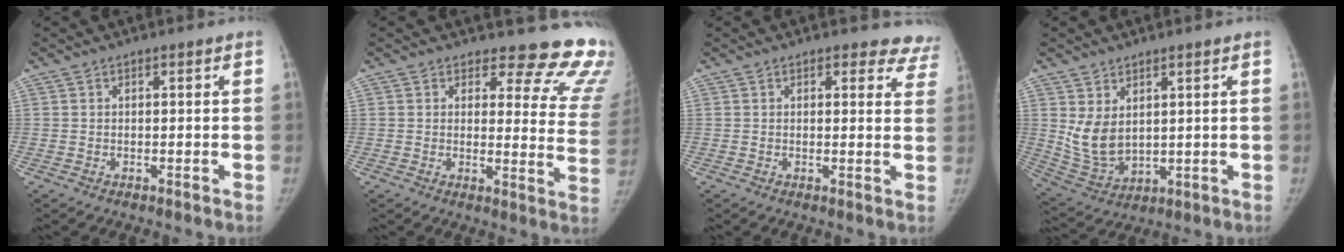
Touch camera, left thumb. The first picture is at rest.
{"total": 16.4, "force": [14.9, 5.4, 4.0], "torque": [0.010, -0.142, 0.138]}
{"total": 7.3, "force": [6.5, 3.2, 0.5], "torque": [0.059, -0.028, 0.041]}
{"total": 8.0, "force": [2.4, 5.2, 5.6], "torque": [-0.094, -0.022, 0.071]}